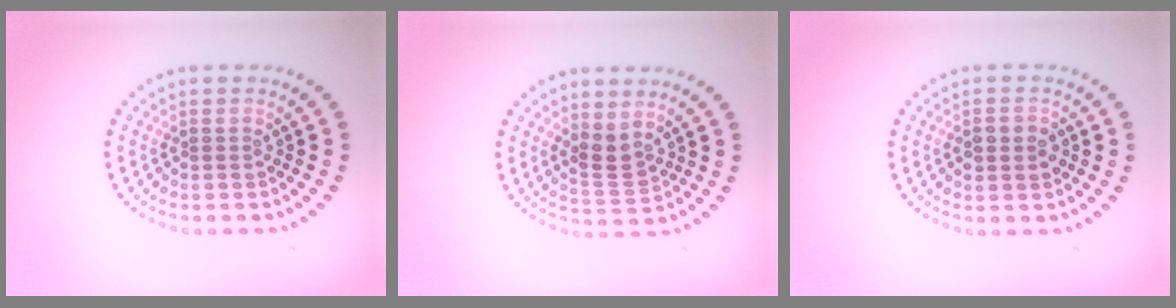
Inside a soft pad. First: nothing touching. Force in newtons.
{"total": 2.2, "press": 1.6, "slide": 1.6}
{"total": 2.7, "press": 2.7, "slide": 0.1}